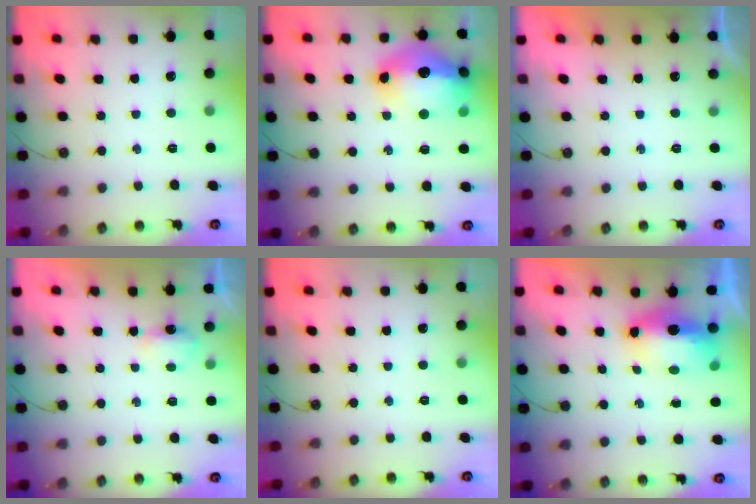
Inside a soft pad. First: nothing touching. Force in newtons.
{"total": 20.3, "press": 20.2, "slide": 1.9}
{"total": 0.0}
{"total": 3.6, "press": 3.5, "slide": 0.5}
{"total": 0.0}
{"total": 7.6, "press": 7.5, "slide": 1.1}